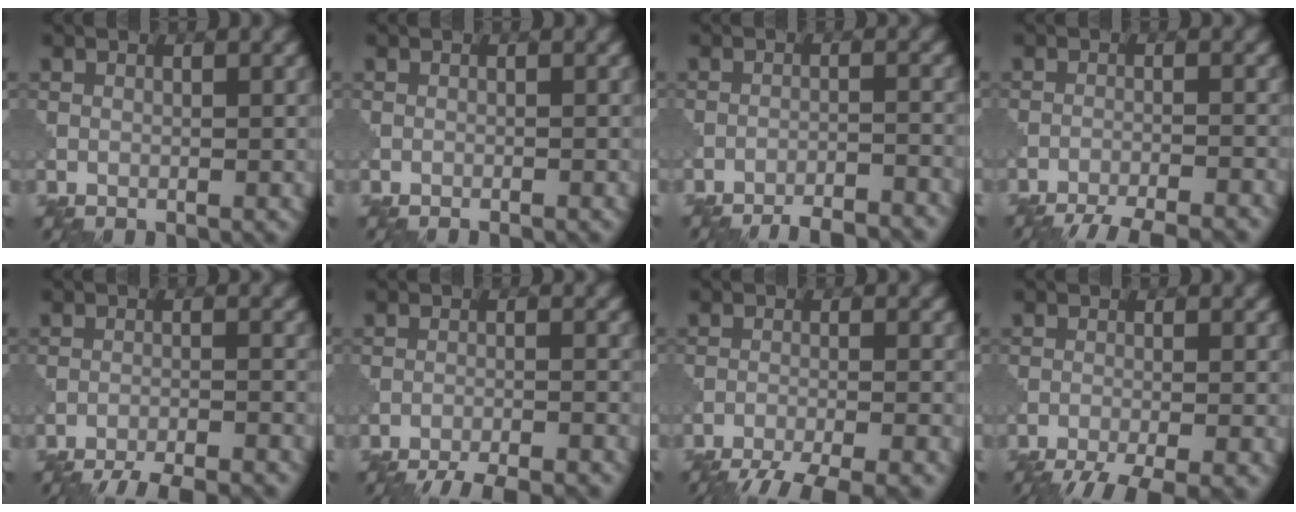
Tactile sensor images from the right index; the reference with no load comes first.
{"total": 0.8, "force": [-0.8, 0.0, 0.3], "torque": [0.001, 0.000, -0.013]}
{"total": 8.9, "force": [-8.4, 1.7, 2.4], "torque": [-0.022, 0.011, -0.110]}
{"total": 8.4, "force": [-7.8, 1.5, 2.9], "torque": [-0.037, -0.006, -0.113]}
{"total": 9.5, "force": [-8.9, 1.8, 2.8], "torque": [-0.034, -0.004, -0.125]}
{"total": 8.8, "force": [-8.3, 1.6, 2.6], "torque": [-0.032, -0.001, -0.117]}
{"total": 8.6, "force": [-7.7, 1.5, 3.7], "torque": [-0.056, -0.017, -0.116]}
{"total": 6.7, "force": [-5.4, 1.1, 3.7], "torque": [-0.053, -0.021, -0.089]}